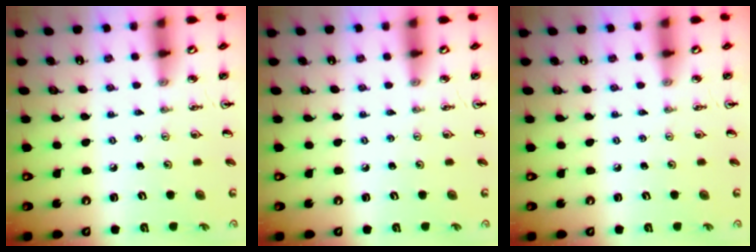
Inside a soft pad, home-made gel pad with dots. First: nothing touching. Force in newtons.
{"total": 0.0}
{"total": 0.0}